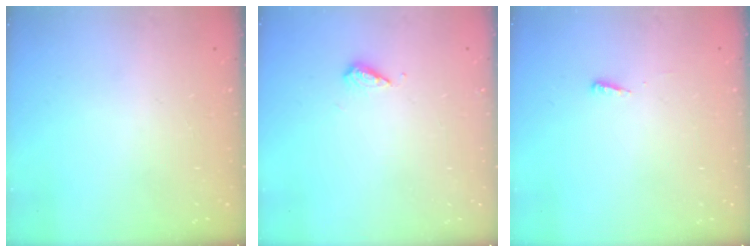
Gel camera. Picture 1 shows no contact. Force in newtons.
{"total": 5.8, "press": 5.6, "slide": 1.3}
{"total": 3.1, "press": 3.0, "slide": 0.9}